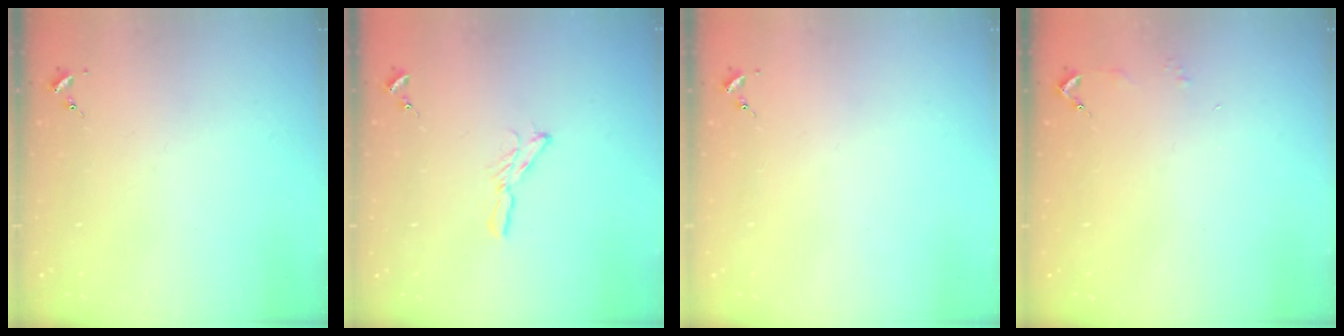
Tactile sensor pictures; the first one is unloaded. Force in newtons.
{"total": 5.7, "press": 5.7, "slide": 0.1}
{"total": 0.0}
{"total": 2.9, "press": 2.8, "slide": 0.3}